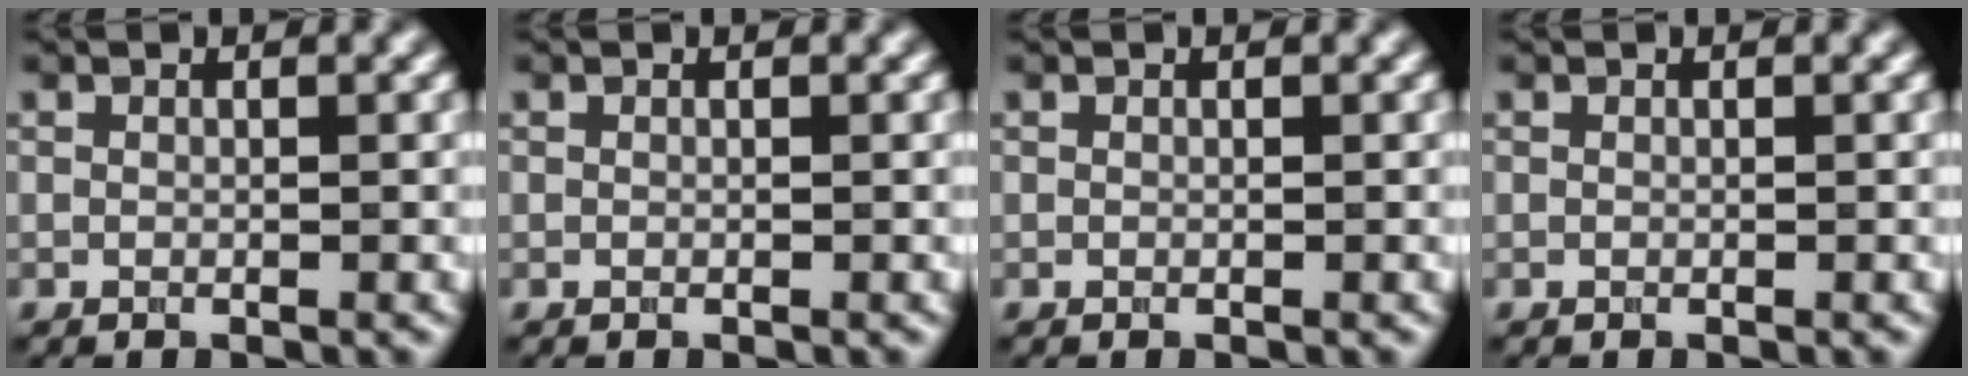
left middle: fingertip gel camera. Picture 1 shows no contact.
{"total": 0.0}
{"total": 0.0}
{"total": 0.0}